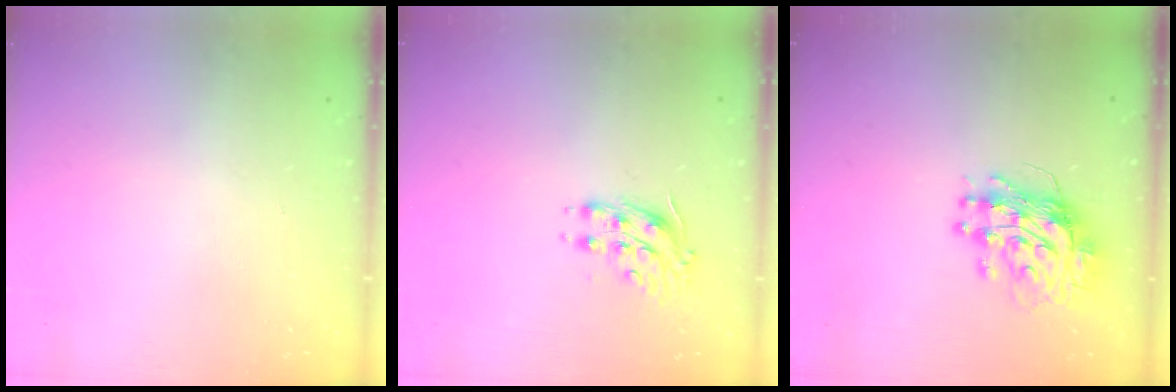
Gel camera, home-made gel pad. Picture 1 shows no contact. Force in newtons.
{"total": 8.2, "press": 8.2, "slide": 0.4}
{"total": 11.6, "press": 11.6, "slide": 1.2}